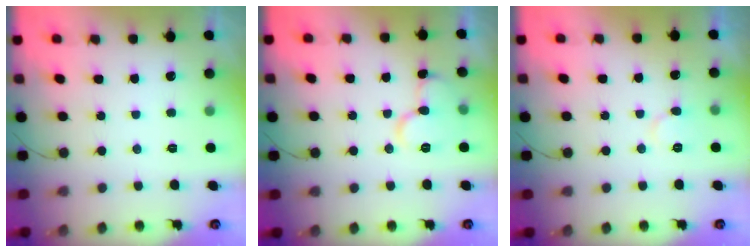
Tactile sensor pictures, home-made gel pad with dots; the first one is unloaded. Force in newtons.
{"total": 9.6, "press": 9.5, "slide": 1.2}
{"total": 6.1, "press": 6.1, "slide": 0.5}